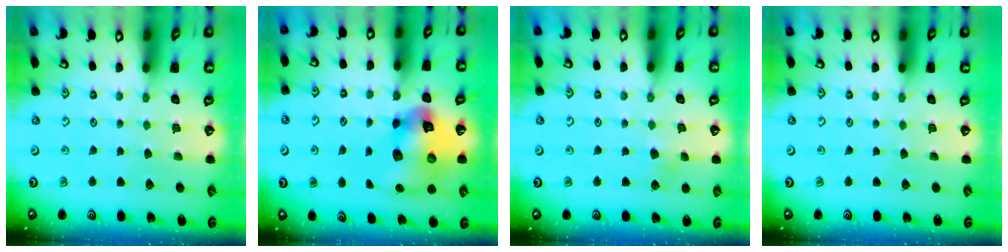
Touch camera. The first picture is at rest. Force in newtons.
{"total": 15.1, "press": 15.0, "slide": 2.1}
{"total": 3.5, "press": 3.4, "slide": 0.5}
{"total": 0.0}